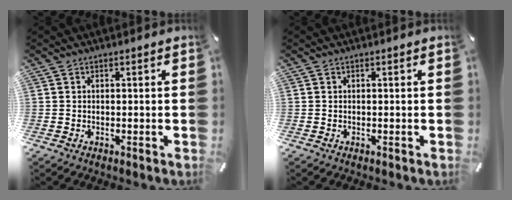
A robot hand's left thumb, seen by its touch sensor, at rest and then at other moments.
{"total": 0.0}